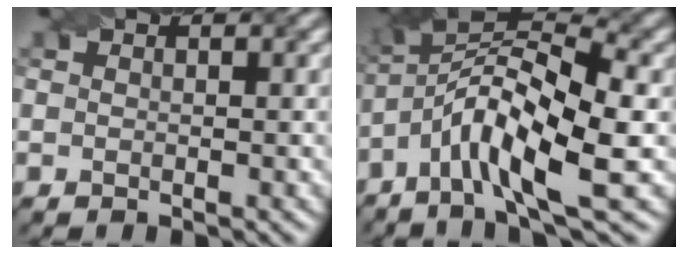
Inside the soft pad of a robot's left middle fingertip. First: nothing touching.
{"total": 9.9, "force": [-3.5, 2.7, 8.9], "torque": [-0.154, 0.018, -0.072]}